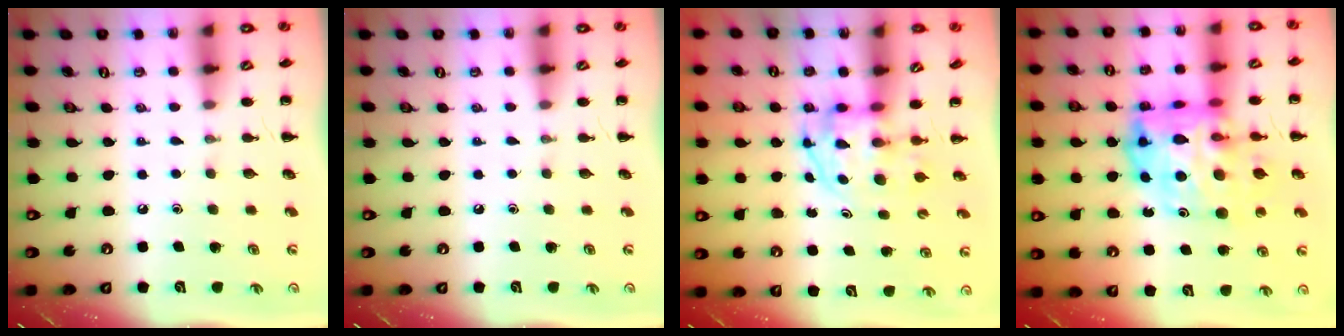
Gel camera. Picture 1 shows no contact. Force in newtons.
{"total": 0.0}
{"total": 3.3, "press": 3.3, "slide": 0.5}
{"total": 19.0, "press": 18.2, "slide": 5.6}